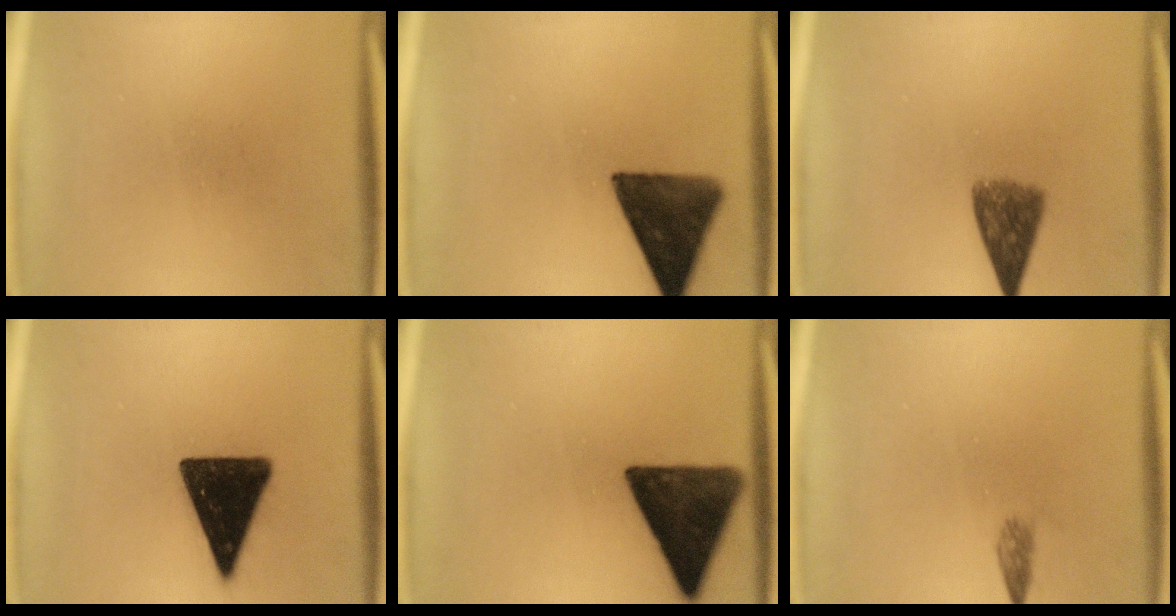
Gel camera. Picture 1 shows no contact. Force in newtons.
{"total": 13.2}
{"total": 6.1}
{"total": 16.1}
{"total": 14.2}
{"total": 1.3}